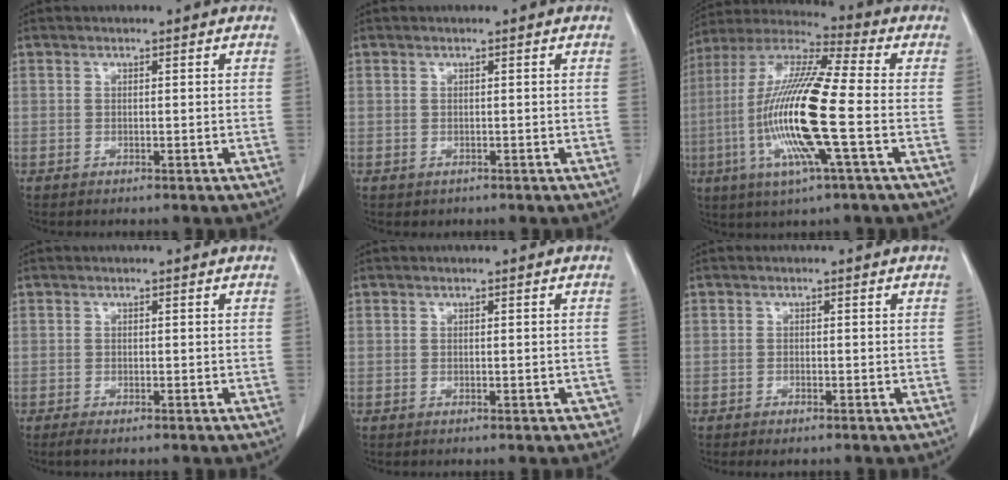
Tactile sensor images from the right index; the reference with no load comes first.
{"total": 0.6, "force": [-0.1, 0.6, 0.0], "torque": [0.001, 0.003, -0.001]}
{"total": 17.8, "force": [-3.5, 0.7, 17.5], "torque": [-0.362, -0.010, -0.073]}
{"total": 1.2, "force": [-0.8, 0.3, 0.8], "torque": [-0.021, -0.004, -0.015]}
{"total": 1.3, "force": [-0.4, 0.6, 1.0], "torque": [-0.005, 0.002, 0.002]}
{"total": 1.0, "force": [-0.7, 0.2, 0.6], "torque": [-0.013, -0.002, -0.008]}